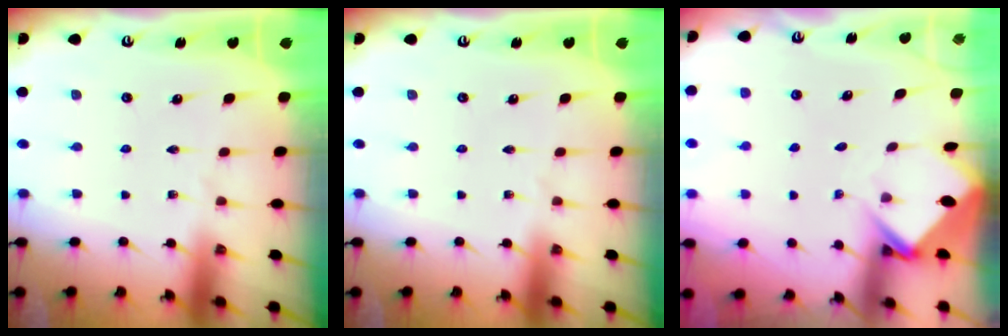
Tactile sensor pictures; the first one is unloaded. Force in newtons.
{"total": 0.0}
{"total": 3.9, "press": 3.9, "slide": 0.1}